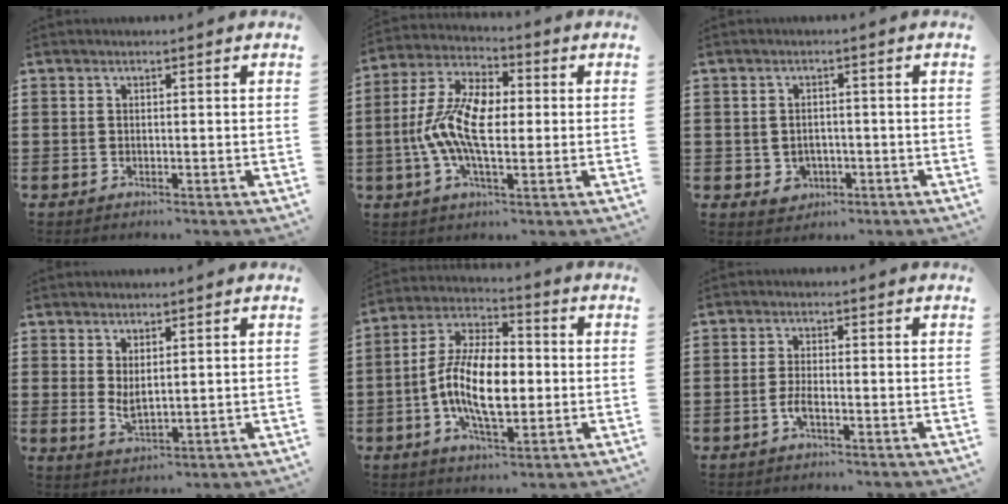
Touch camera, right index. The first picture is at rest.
{"total": 10.4, "force": [-0.9, 4.8, 9.2], "torque": [-0.204, 0.001, -0.023]}
{"total": 2.2, "force": [-0.7, 1.9, 0.9], "torque": [-0.024, 0.004, -0.017]}
{"total": 2.4, "force": [1.2, 1.0, 1.9], "torque": [-0.037, 0.002, 0.022]}
{"total": 12.2, "force": [-1.7, 5.9, 10.5], "torque": [-0.231, 0.000, -0.035]}
{"total": 2.4, "force": [-1.1, 0.6, 2.0], "torque": [-0.051, -0.005, -0.024]}